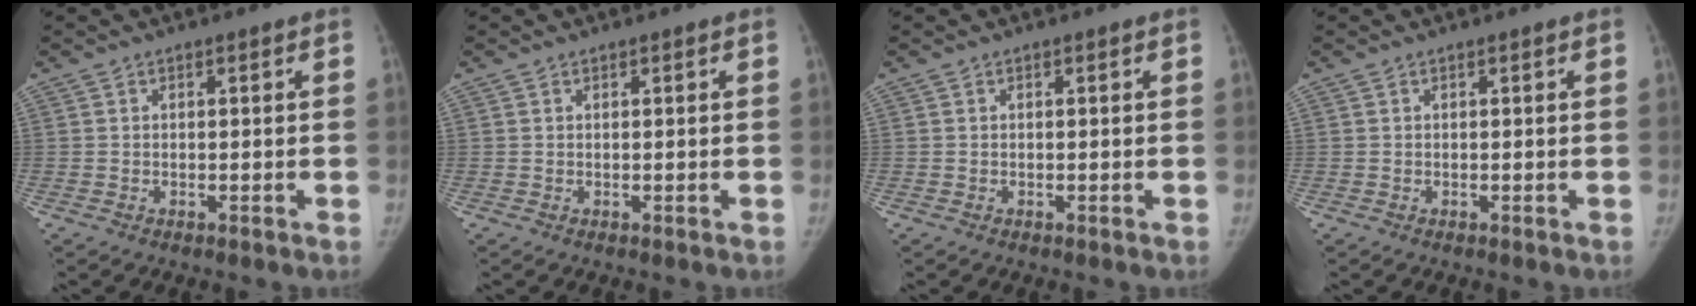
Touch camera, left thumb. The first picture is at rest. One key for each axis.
{"total": 0.0}
{"total": 0.0}
{"total": 0.0}